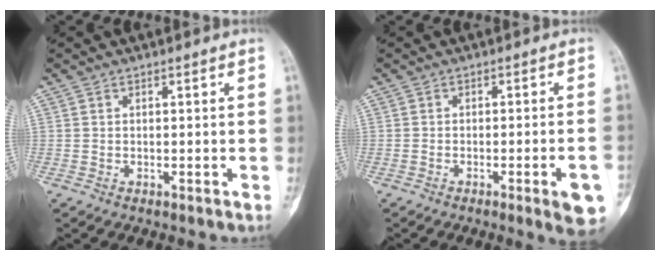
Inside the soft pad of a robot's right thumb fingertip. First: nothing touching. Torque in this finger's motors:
{"motor_torque": [1.51, 0.98, 0.55, -0.41, 0.28]}